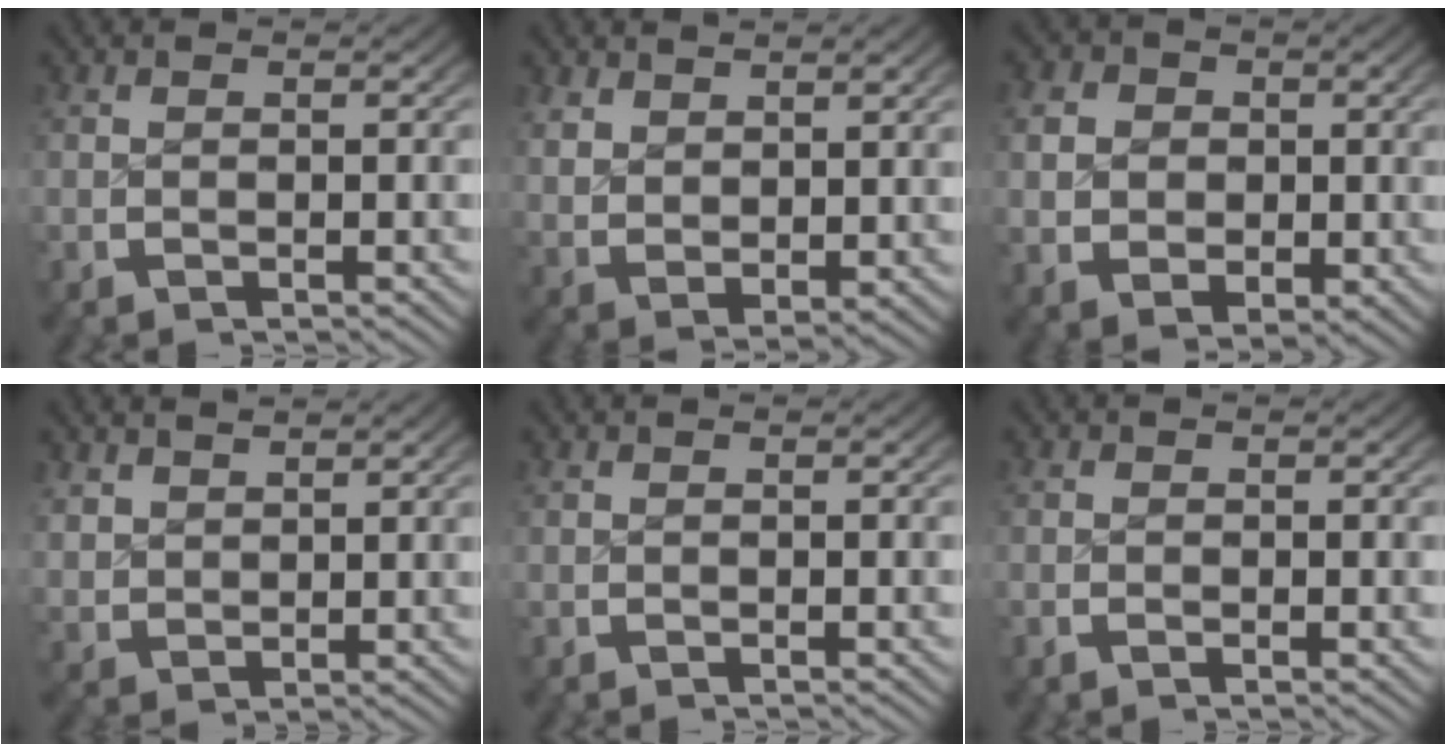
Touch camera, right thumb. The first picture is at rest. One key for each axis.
{"total": 3.5, "fx": 1.9, "fy": 2.0, "fz": 2.1, "tx": -0.038, "ty": -0.010, "tz": 0.049}
{"total": 5.8, "fx": 0.2, "fy": 4.8, "fz": 3.3, "tx": -0.067, "ty": -0.025, "tz": 0.016}
{"total": 2.6, "fx": 2.2, "fy": 1.3, "fz": 0.6, "tx": -0.011, "ty": -0.002, "tz": 0.053}
{"total": 0.0}
{"total": 0.7, "fx": -0.3, "fy": 0.4, "fz": 0.4, "tx": -0.014, "ty": -0.008, "tz": -0.005}